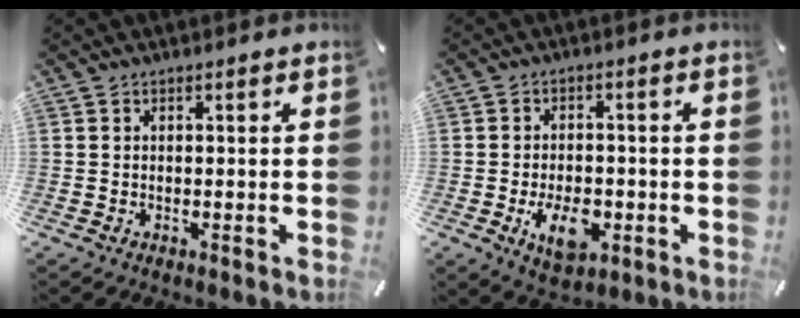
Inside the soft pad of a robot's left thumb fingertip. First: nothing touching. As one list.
[{"total": 8.8, "force": [-2.8, 5.6, 6.1], "torque": [-0.103, 0.000, -0.052]}]